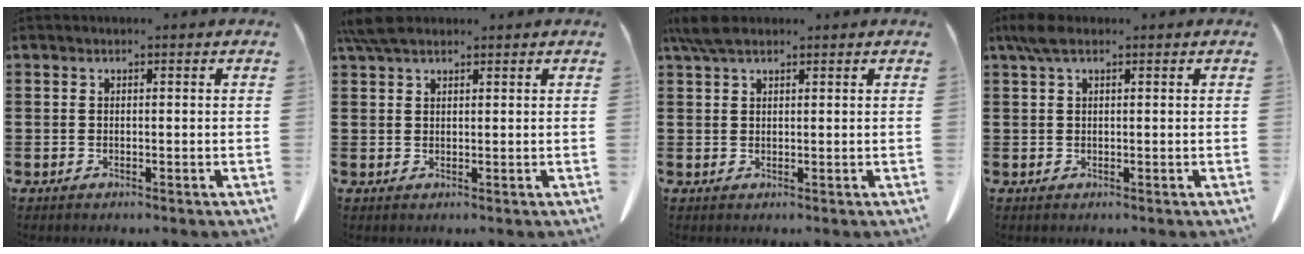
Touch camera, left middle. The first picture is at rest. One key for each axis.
{"total": 3.9, "fx": 2.9, "fy": 1.3, "fz": 2.3, "tx": -0.053, "ty": 0.003, "tz": 0.057}
{"total": 3.6, "fx": 2.5, "fy": 1.3, "fz": 2.3, "tx": -0.052, "ty": 0.005, "tz": 0.048}
{"total": 3.0, "fx": 1.3, "fy": 1.3, "fz": 2.4, "tx": -0.059, "ty": 0.002, "tz": 0.022}